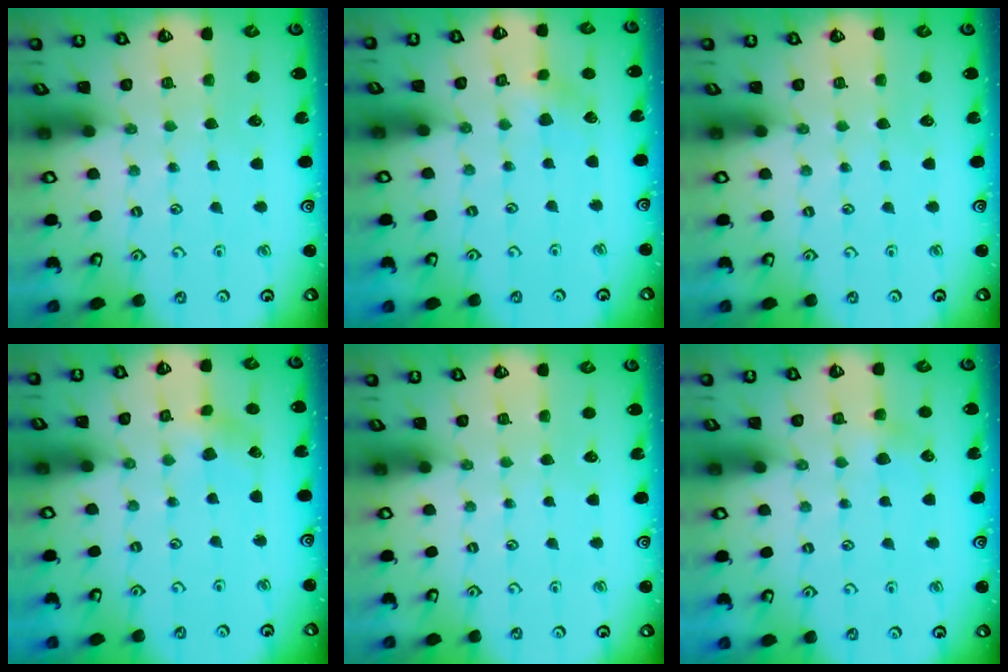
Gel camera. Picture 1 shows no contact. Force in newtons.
{"total": 3.7, "press": 3.6, "slide": 0.5}
{"total": 0.0}
{"total": 4.0, "press": 4.0, "slide": 0.5}
{"total": 0.0}
{"total": 3.2, "press": 3.2, "slide": 0.4}